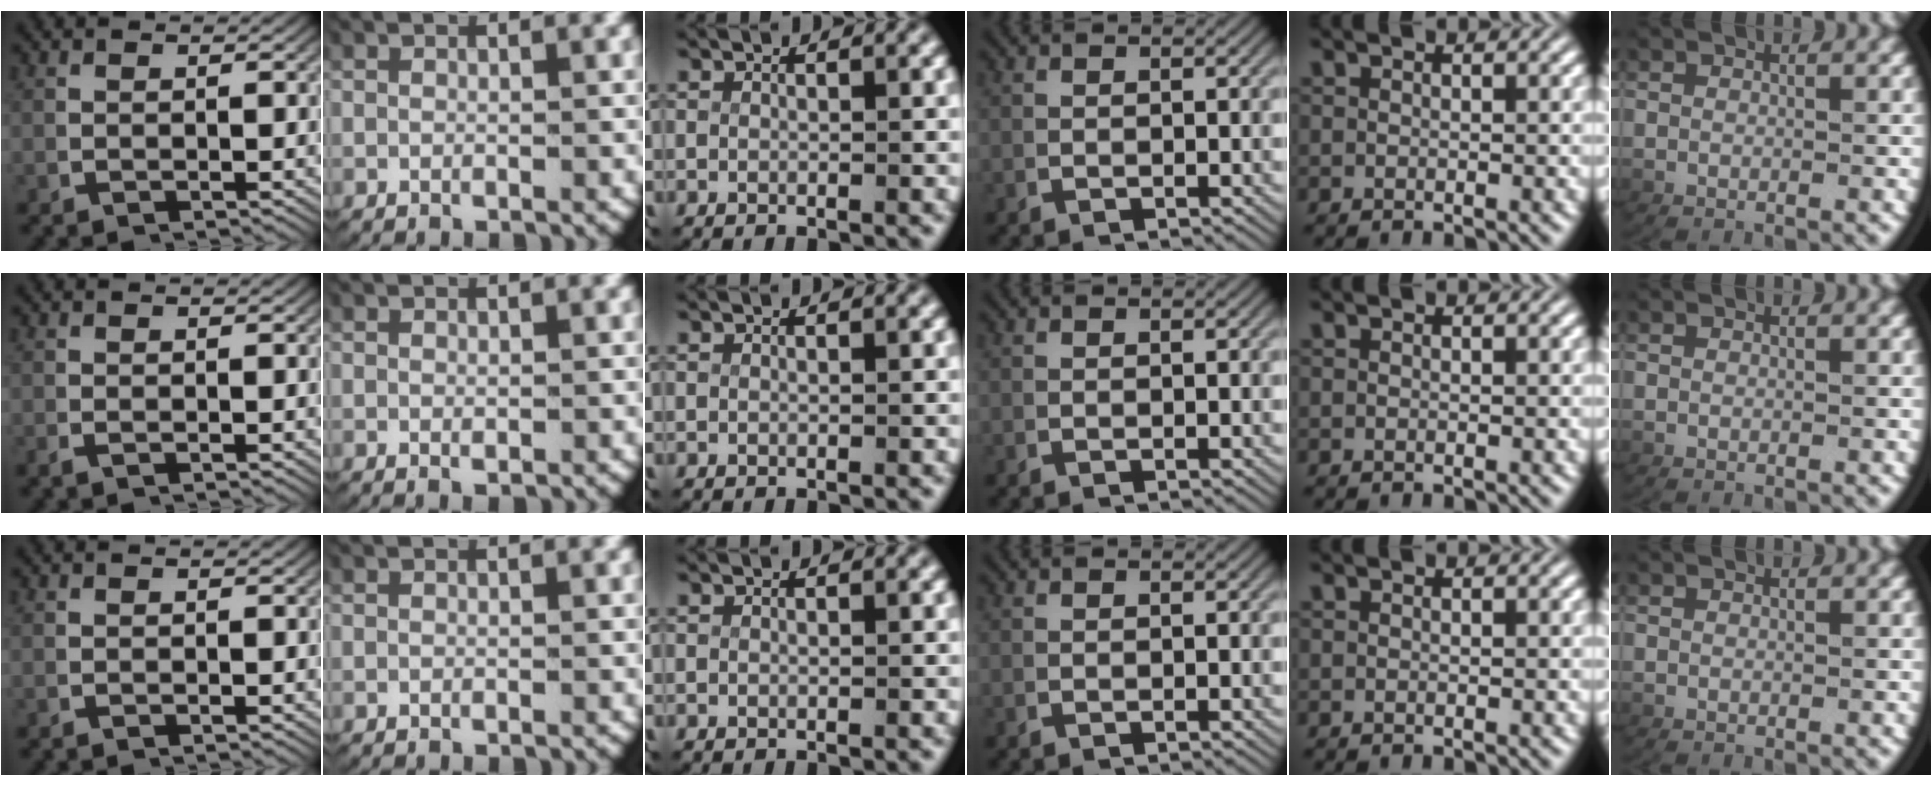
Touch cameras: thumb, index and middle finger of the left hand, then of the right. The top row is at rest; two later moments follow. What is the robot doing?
{"motion": "lift_and_place", "object": "paper towel"}